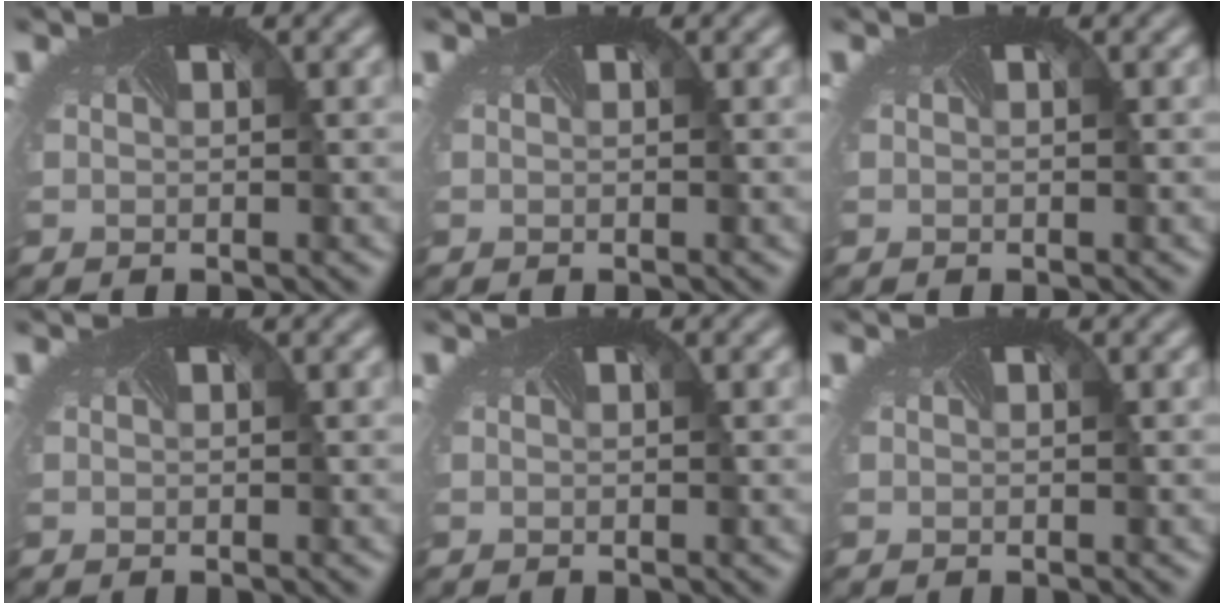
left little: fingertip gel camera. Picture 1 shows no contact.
{"total": 0.0}
{"total": 0.0}
{"total": 0.0}
{"total": 0.0}
{"total": 0.0}